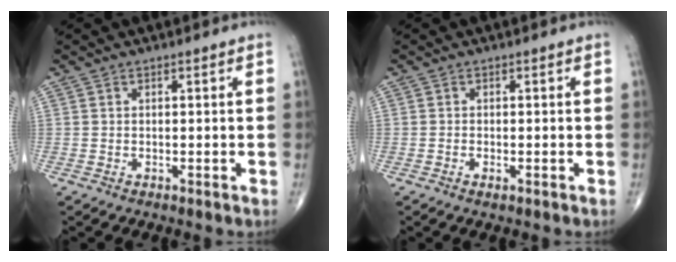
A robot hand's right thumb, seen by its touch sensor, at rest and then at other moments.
{"total": 0.9, "force": [-0.5, 0.2, 0.7], "torque": [-0.013, -0.002, -0.010]}